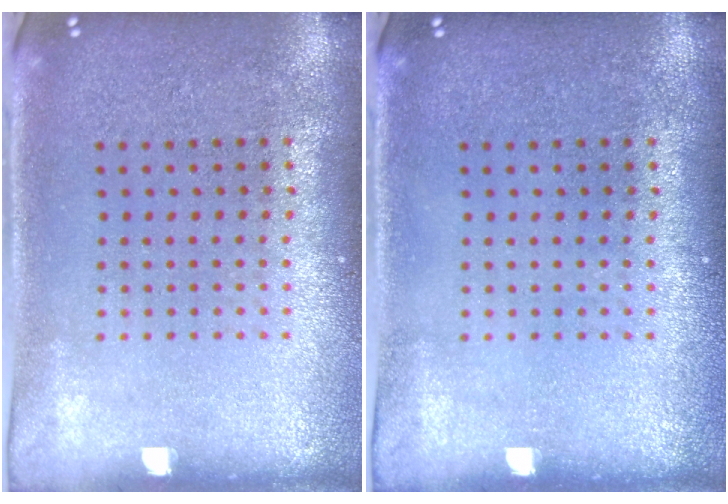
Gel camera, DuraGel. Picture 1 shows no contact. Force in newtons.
{"total": 0.0}